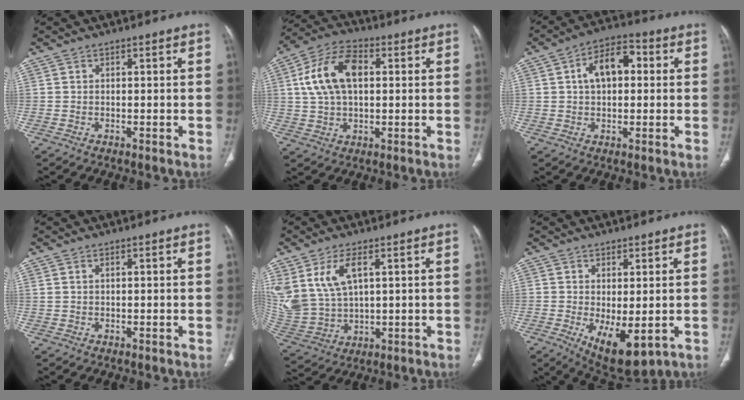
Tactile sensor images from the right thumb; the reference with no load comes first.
{"total": 12.8, "force": [2.5, 7.6, 10.1], "torque": [-0.191, 0.020, 0.042]}
{"total": 9.5, "force": [1.8, 5.7, 7.3], "torque": [-0.109, 0.024, 0.023]}
{"total": 0.6, "force": [0.4, 0.3, 0.4], "torque": [-0.010, 0.005, 0.010]}
{"total": 12.9, "force": [5.0, 7.2, 9.4], "torque": [-0.207, -0.015, 0.120]}
{"total": 9.3, "force": [-2.1, 4.2, 8.1], "torque": [-0.118, -0.019, -0.014]}